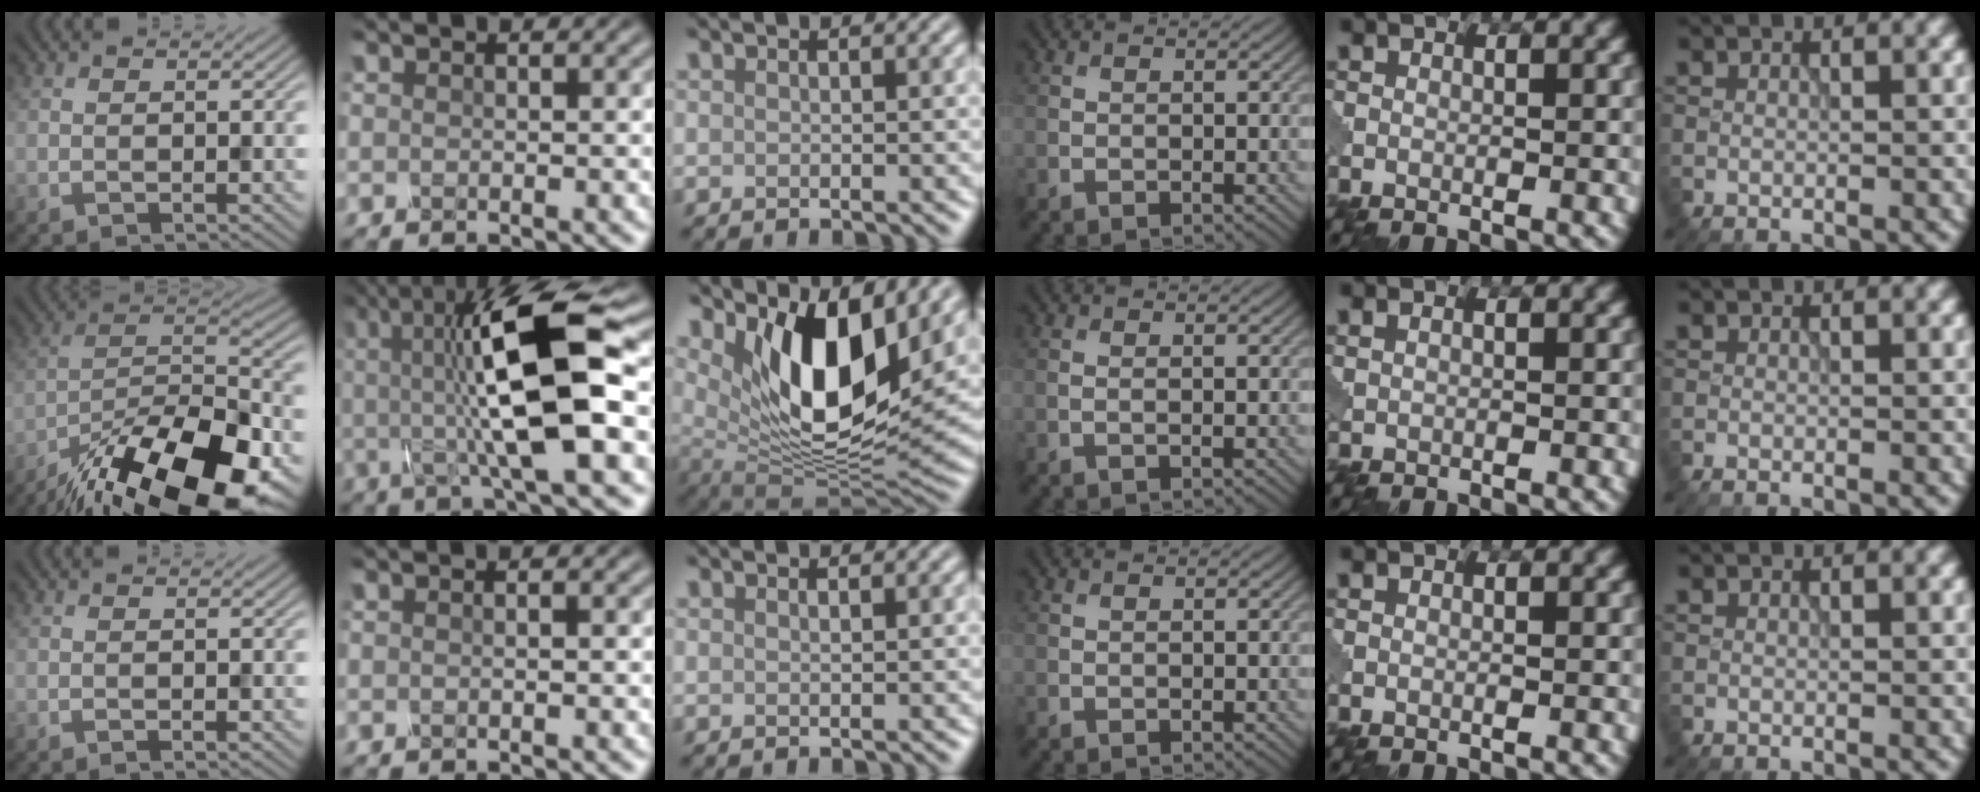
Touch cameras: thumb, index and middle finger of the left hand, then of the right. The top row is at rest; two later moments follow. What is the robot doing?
{"motion": "disassemble", "object": "glue stick"}